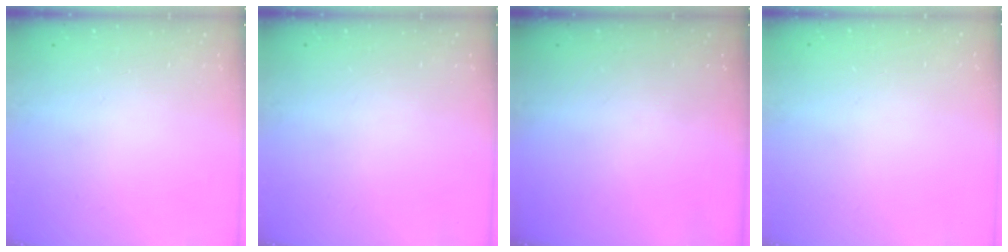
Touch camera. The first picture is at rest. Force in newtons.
{"total": 0.0}
{"total": 0.0}
{"total": 0.0}